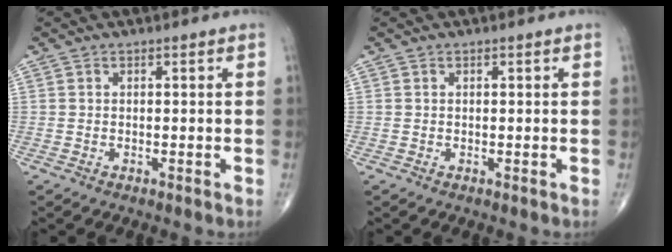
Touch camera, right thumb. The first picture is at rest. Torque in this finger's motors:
{"motor_torque": [-0.25, 0.15, -0.17, -0.10, 0.01]}